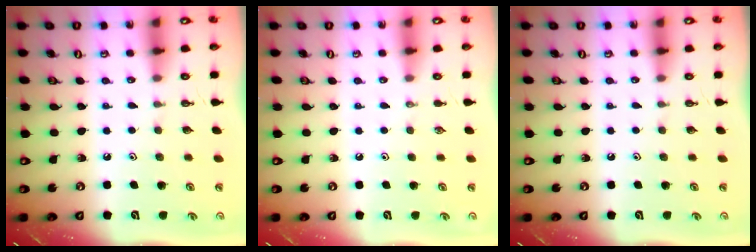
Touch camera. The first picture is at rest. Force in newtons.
{"total": 0.0}
{"total": 0.0}